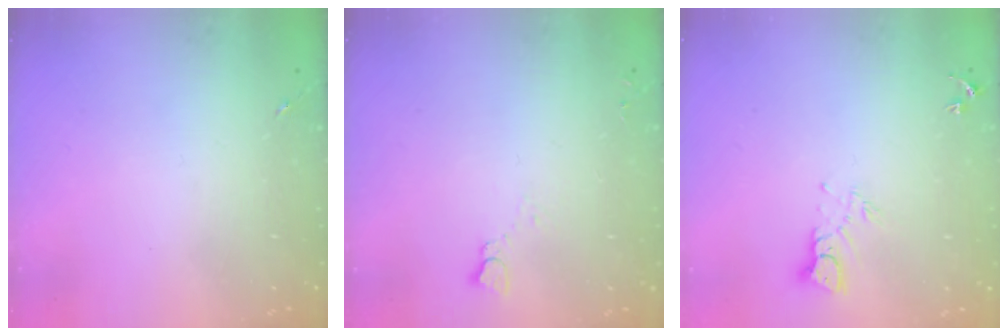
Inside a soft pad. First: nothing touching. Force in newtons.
{"total": 2.5, "press": 2.5, "slide": 0.1}
{"total": 4.9, "press": 4.8, "slide": 0.4}